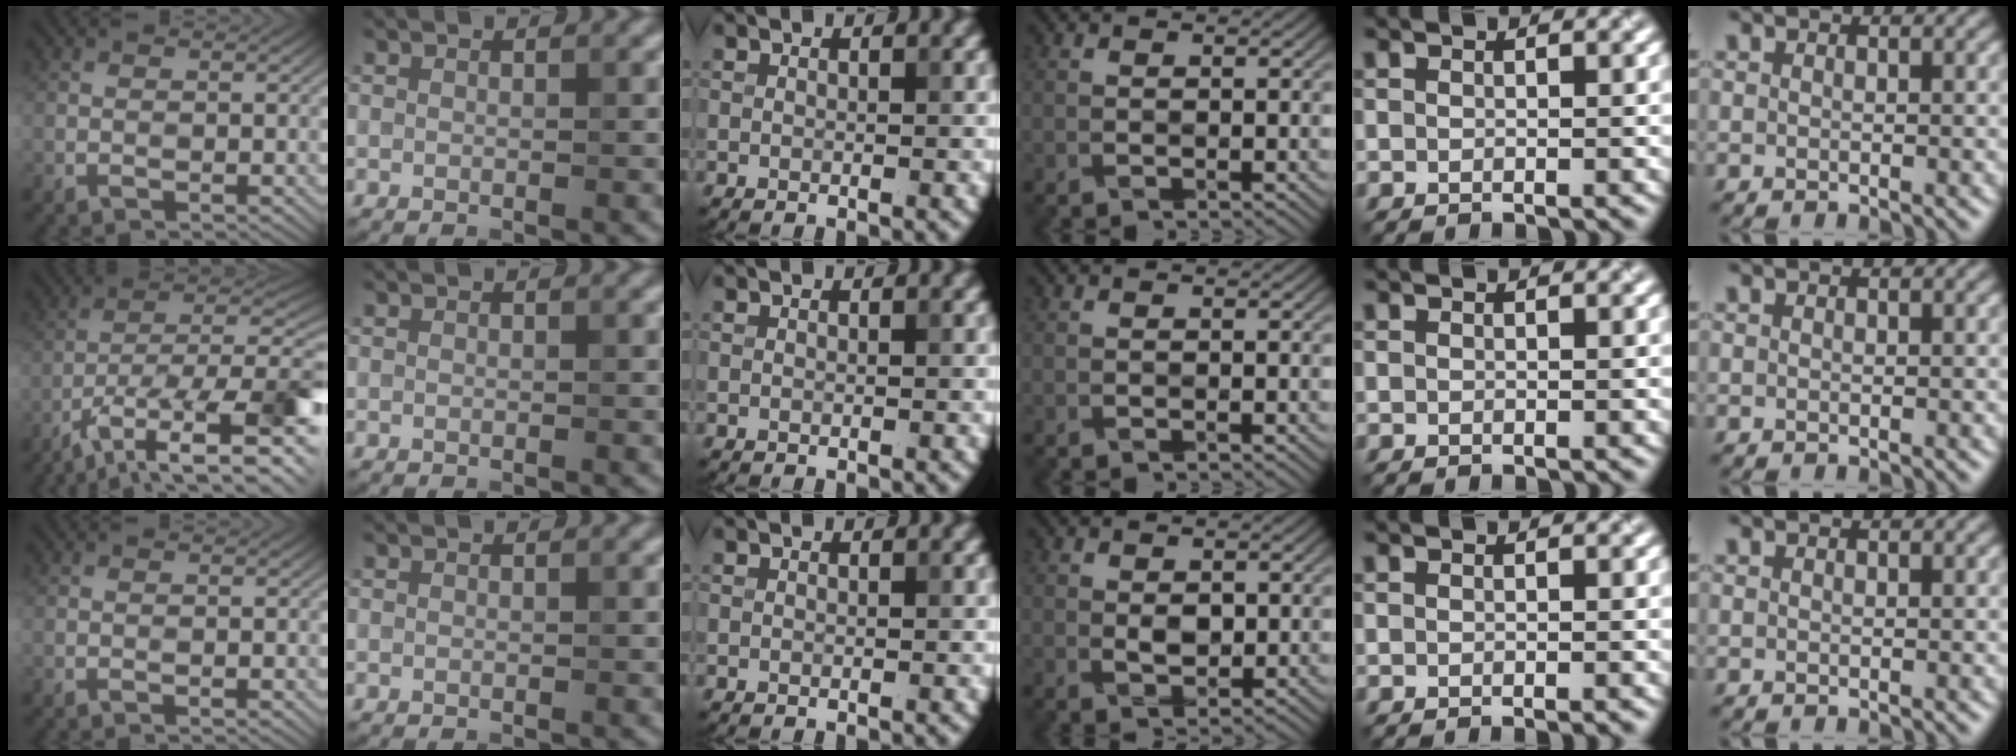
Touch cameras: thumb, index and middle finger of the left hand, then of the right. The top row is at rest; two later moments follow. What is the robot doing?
{"motion": "wrap", "object": "bandana"}